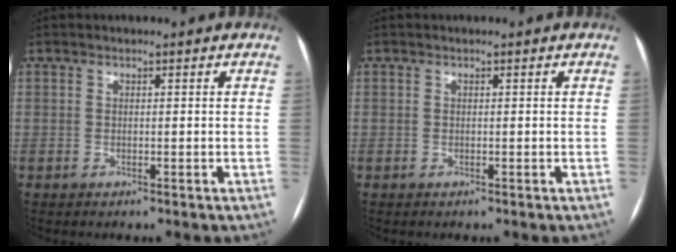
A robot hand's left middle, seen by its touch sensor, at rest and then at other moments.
{"total": 0.0}